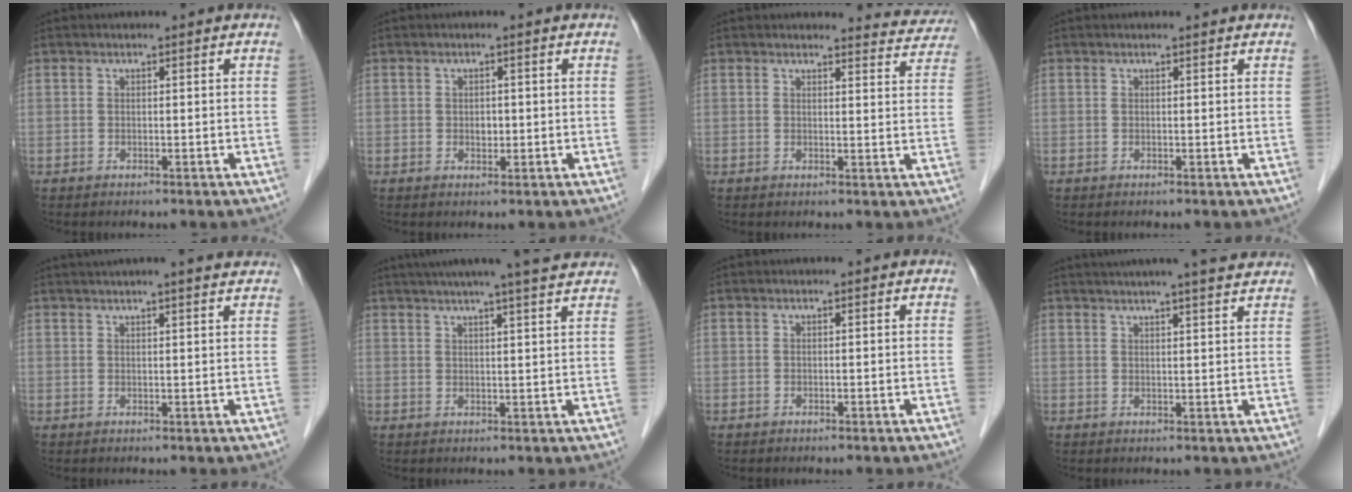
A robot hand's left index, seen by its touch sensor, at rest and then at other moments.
{"total": 1.4, "force": [-0.1, 1.0, 1.0], "torque": [-0.017, 0.001, 0.002]}
{"total": 5.6, "force": [5.5, 0.9, -0.5], "torque": [0.017, -0.026, 0.040]}
{"total": 0.6, "force": [0.6, 0.1, 0.1], "torque": [-0.005, 0.001, 0.004]}
{"total": 9.1, "force": [8.0, 0.2, 4.4], "torque": [-0.065, 0.025, 0.092]}
{"total": 14.5, "force": [12.6, 0.1, 7.1], "torque": [-0.116, 0.023, 0.158]}
{"total": 0.0}
{"total": 13.3, "force": [11.8, 0.6, 6.2], "torque": [-0.097, 0.025, 0.143]}